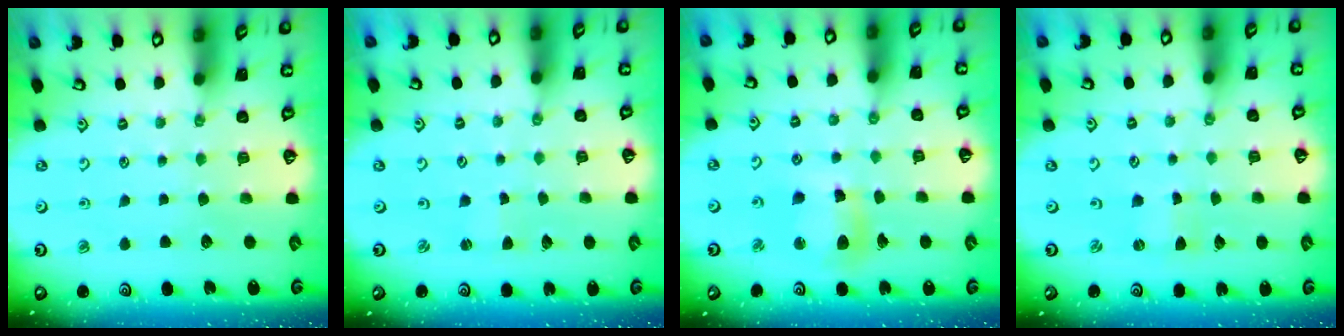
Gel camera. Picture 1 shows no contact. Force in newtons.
{"total": 0.9, "press": 0.9, "slide": 0.1}
{"total": 11.6, "press": 11.5, "slide": 1.4}
{"total": 0.0}